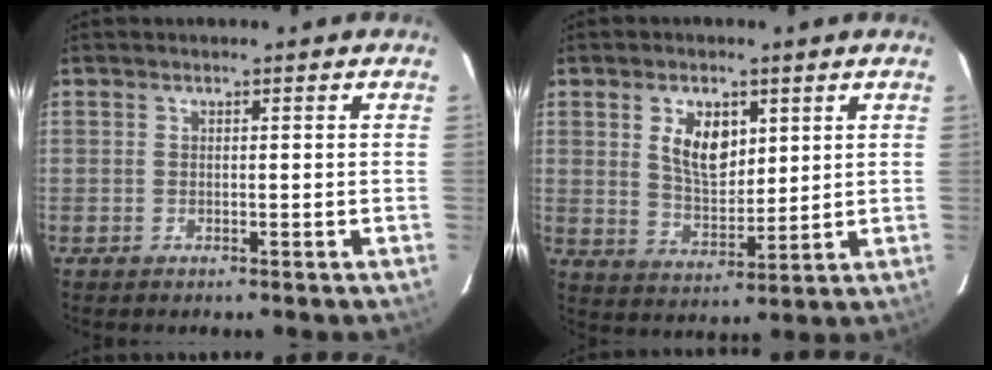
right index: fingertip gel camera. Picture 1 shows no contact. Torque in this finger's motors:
{"motor_torque": [0.38, 0.27, 0.21, 0.08]}